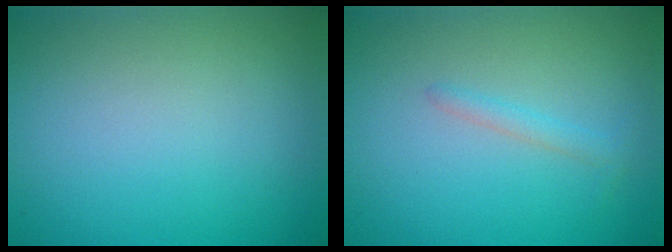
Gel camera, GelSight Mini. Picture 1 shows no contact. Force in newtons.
{"total": 1.1, "press": 1.1, "slide": 0.1}